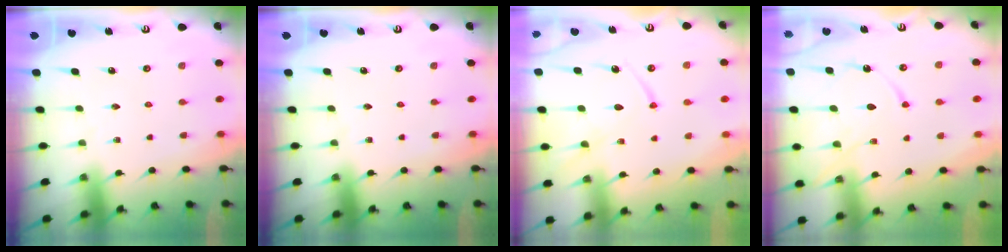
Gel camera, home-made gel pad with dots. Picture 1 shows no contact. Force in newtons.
{"total": 0.0}
{"total": 12.3, "press": 12.3, "slide": 1.3}
{"total": 12.0, "press": 11.9, "slide": 1.1}